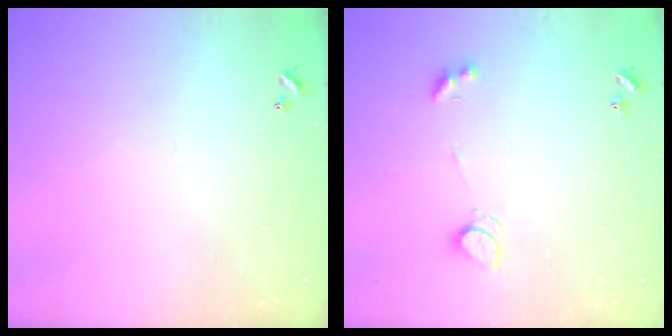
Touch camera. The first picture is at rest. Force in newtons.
{"total": 2.2, "press": 2.2, "slide": 0.4}